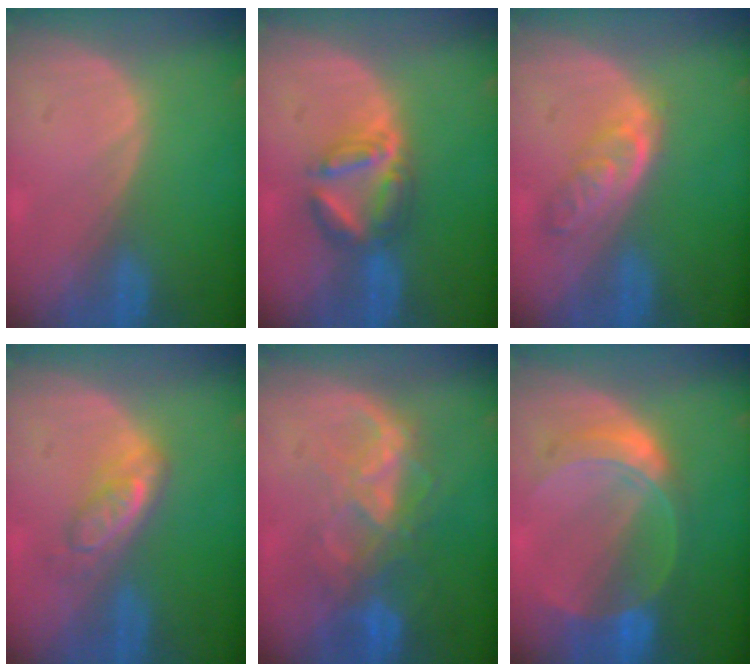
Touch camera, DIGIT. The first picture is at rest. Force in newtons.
{"total": 5.7, "press": 5.7, "slide": 1.0}
{"total": 4.6, "press": 4.4, "slide": 1.1}
{"total": 5.0, "press": 4.6, "slide": 2.0}
{"total": 8.7, "press": 7.5, "slide": 4.3}
{"total": 7.6, "press": 6.7, "slide": 3.5}